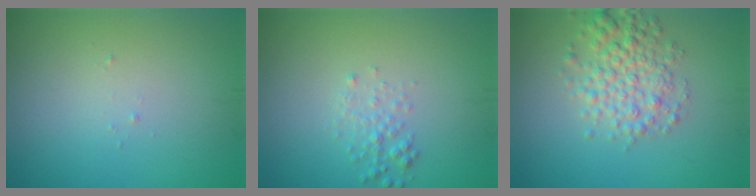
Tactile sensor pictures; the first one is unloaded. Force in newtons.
{"total": 1.4, "press": 1.4, "slide": 0.0}
{"total": 4.0, "press": 4.0, "slide": 0.1}